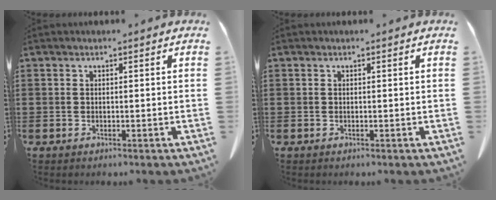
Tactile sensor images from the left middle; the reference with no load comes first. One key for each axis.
{"total": 0.0}